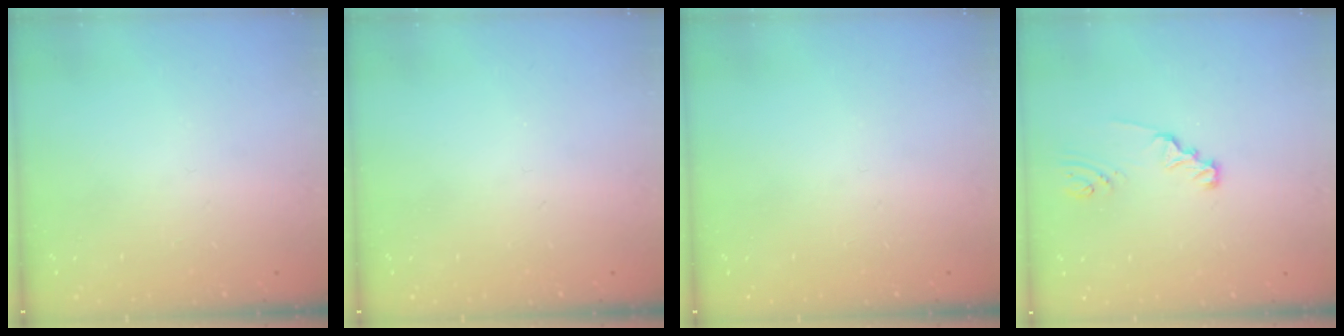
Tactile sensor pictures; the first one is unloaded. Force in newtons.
{"total": 0.0}
{"total": 0.0}
{"total": 2.1, "press": 2.1, "slide": 0.2}